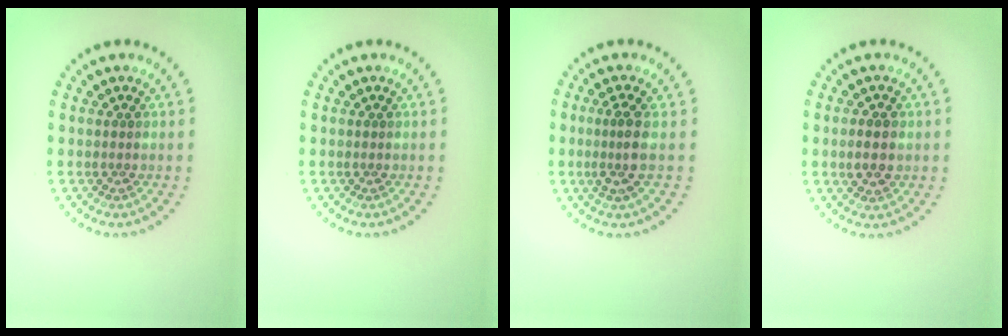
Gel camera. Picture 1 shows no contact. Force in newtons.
{"total": 0.0}
{"total": 2.4, "press": 1.7, "slide": 1.7}
{"total": 1.9, "press": 1.9, "slide": 0.1}